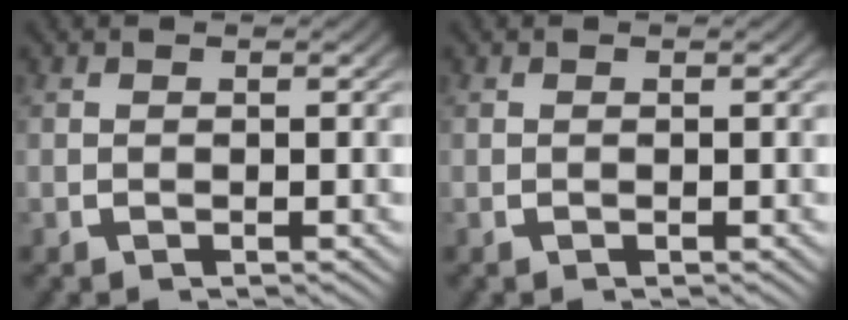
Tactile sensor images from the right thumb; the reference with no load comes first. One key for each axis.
{"total": 0.0}